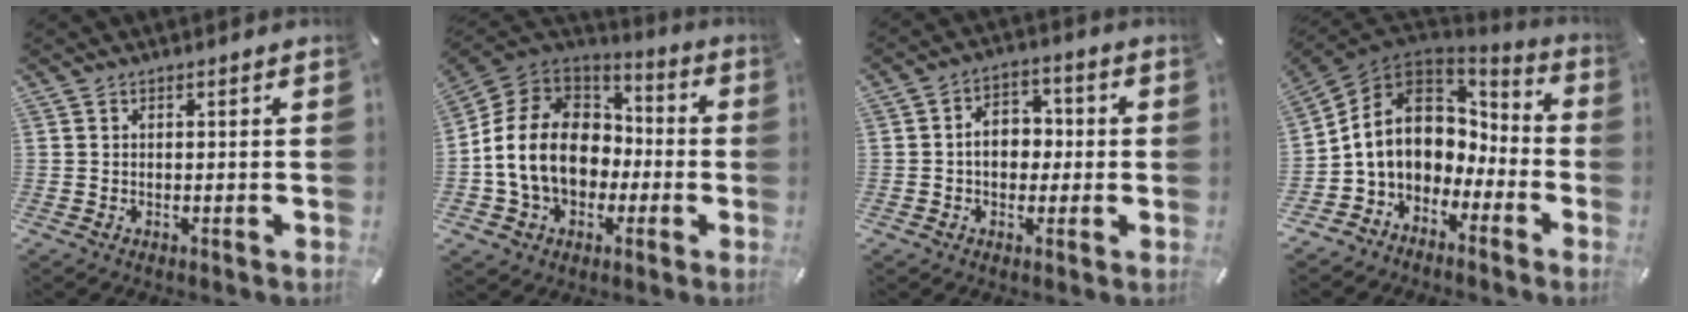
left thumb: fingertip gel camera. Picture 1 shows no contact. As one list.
[{"total": 16.5, "force": [-2.8, 13.5, 9.1], "torque": [-0.202, 0.029, -0.045]}, {"total": 7.6, "force": [-0.5, 5.9, 4.8], "torque": [-0.077, 0.008, -0.014]}, {"total": 13.4, "force": [0.2, 11.2, 7.4], "torque": [-0.161, 0.002, 0.001]}]